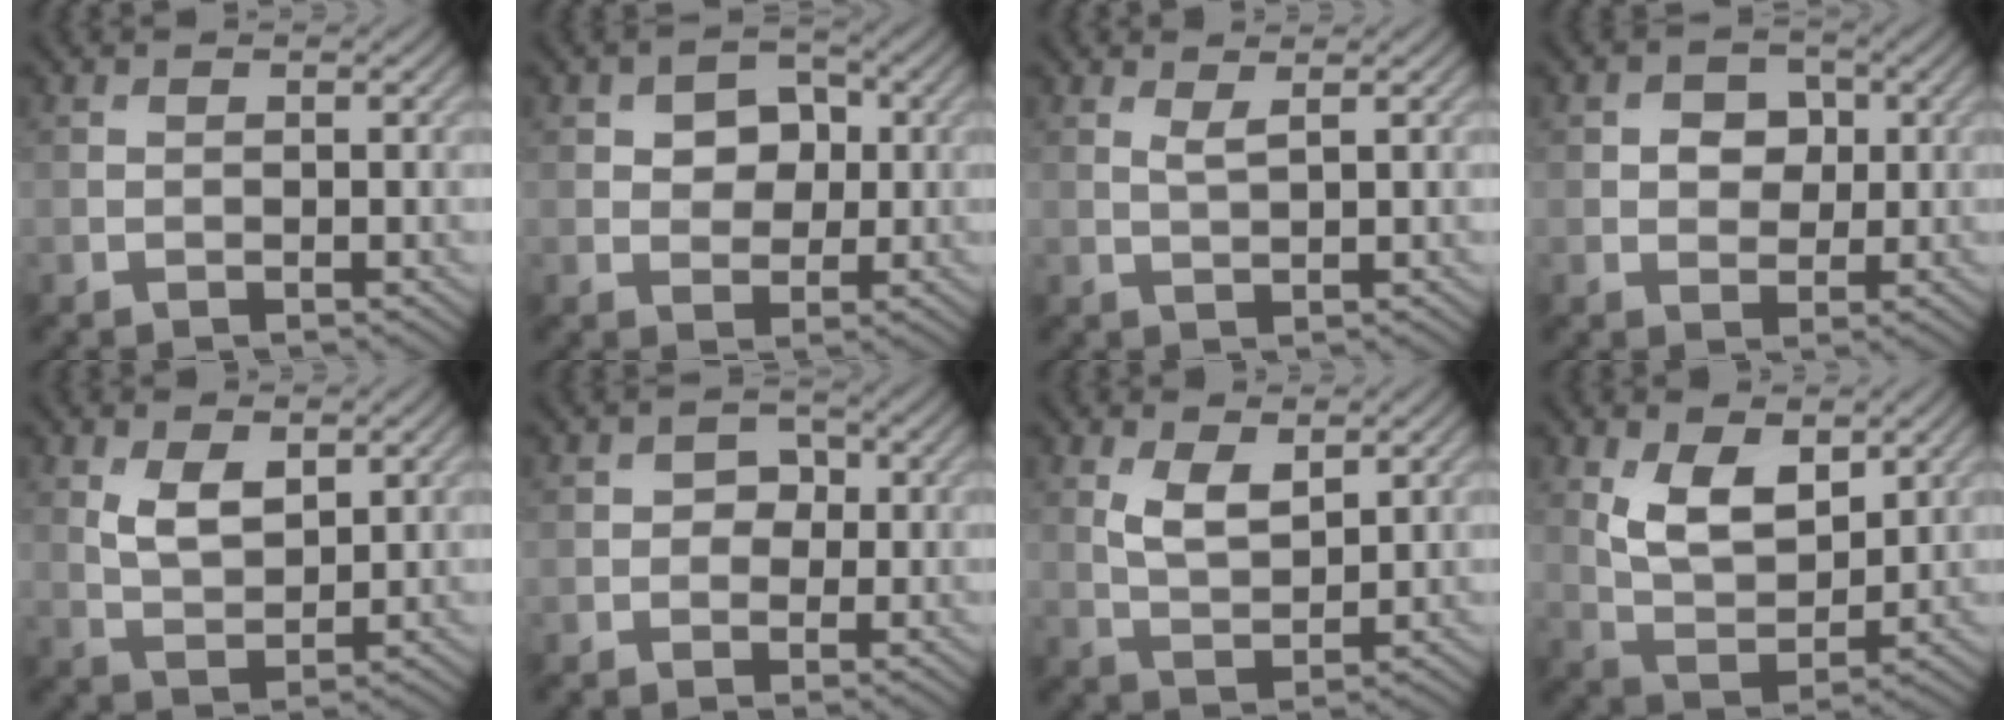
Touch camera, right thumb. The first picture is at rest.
{"total": 4.7, "force": [0.8, 3.6, 2.9], "torque": [-0.047, 0.003, 0.001]}
{"total": 1.5, "force": [1.0, 0.2, 1.1], "torque": [-0.028, -0.001, 0.020]}
{"total": 4.1, "force": [0.8, 3.3, 2.2], "torque": [-0.040, 0.001, 0.002]}
{"total": 4.5, "force": [1.9, 2.4, 3.3], "torque": [-0.074, -0.006, 0.041]}
{"total": 2.4, "force": [0.0, 2.1, 1.2], "torque": [-0.016, 0.001, -0.010]}
{"total": 4.5, "force": [2.1, 2.1, 3.4], "torque": [-0.077, -0.006, 0.046]}
{"total": 7.7, "force": [3.3, 4.1, 5.5], "torque": [-0.113, -0.015, 0.064]}